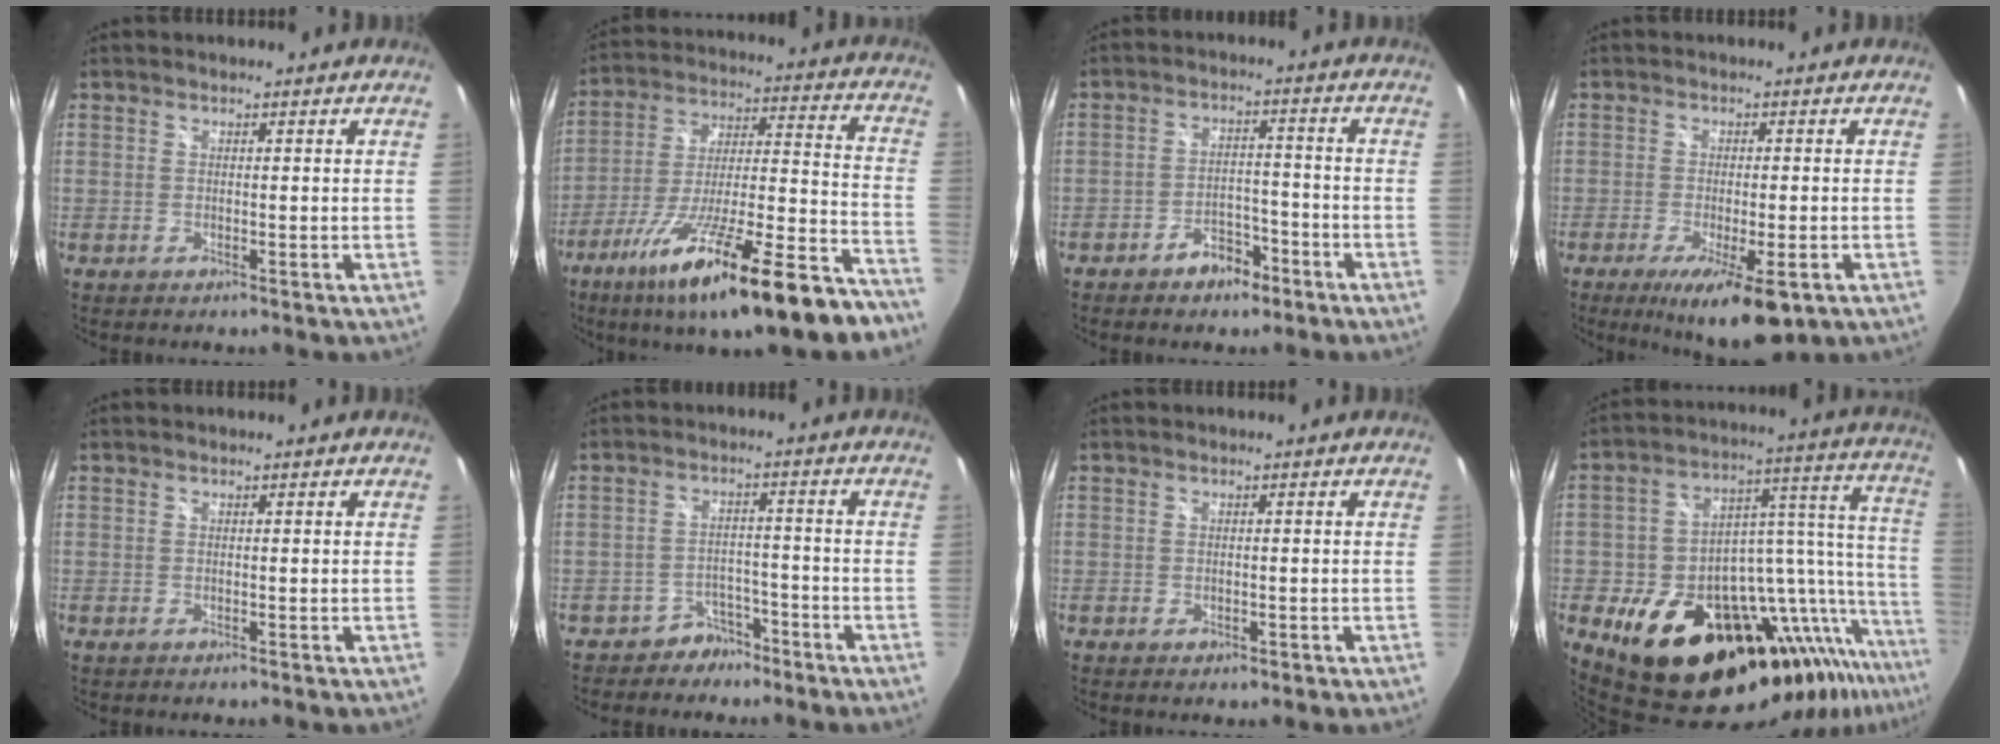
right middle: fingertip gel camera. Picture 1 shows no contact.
{"total": 27.3, "force": [-19.4, 4.2, 18.8], "torque": [-0.300, -0.045, -0.296]}
{"total": 5.8, "force": [-4.1, 3.1, 2.7], "torque": [-0.057, 0.015, -0.053]}
{"total": 11.1, "force": [-6.0, 2.9, 8.9], "torque": [-0.157, -0.031, -0.087]}
{"total": 0.0}
{"total": 5.0, "force": [-3.9, 3.1, 0.4], "torque": [-0.011, 0.023, -0.058]}
{"total": 1.0, "force": [-0.5, 0.8, 0.6], "torque": [-0.008, -0.002, -0.006]}
{"total": 26.0, "force": [-15.0, 11.0, 18.2], "torque": [-0.249, 0.003, -0.220]}